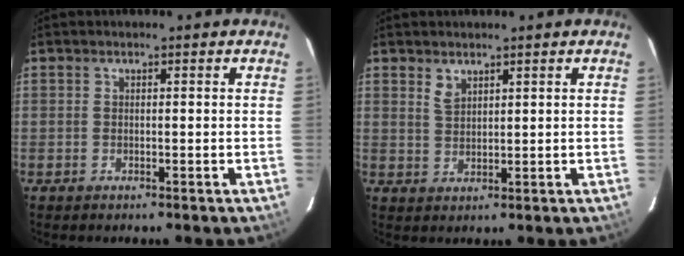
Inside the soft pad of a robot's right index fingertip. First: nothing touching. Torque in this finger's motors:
{"motor_torque": [-0.04, 0.09, 0.03, 0.03]}